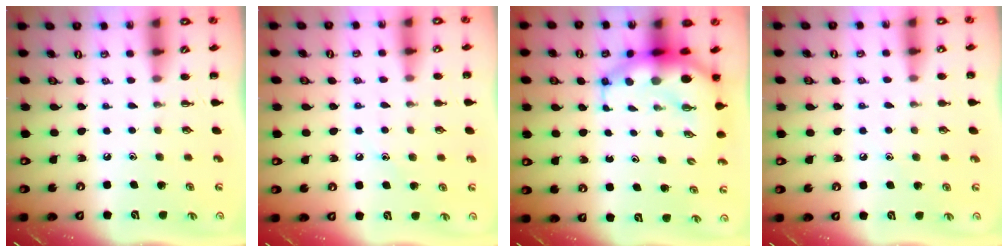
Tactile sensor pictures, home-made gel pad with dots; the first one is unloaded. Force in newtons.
{"total": 8.6, "press": 8.3, "slide": 1.9}
{"total": 9.3, "press": 9.0, "slide": 2.3}
{"total": 5.9, "press": 5.6, "slide": 1.7}